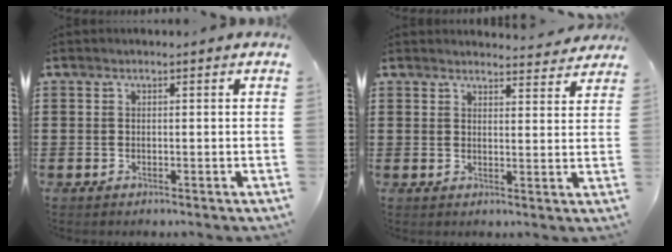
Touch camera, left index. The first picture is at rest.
{"total": 3.3, "force": [3.2, 0.3, 0.4], "torque": [-0.009, -0.015, 0.059]}